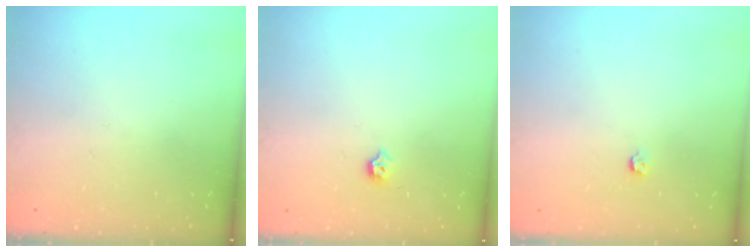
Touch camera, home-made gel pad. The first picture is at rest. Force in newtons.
{"total": 3.4, "press": 3.3, "slide": 0.6}
{"total": 3.2, "press": 3.2, "slide": 0.6}